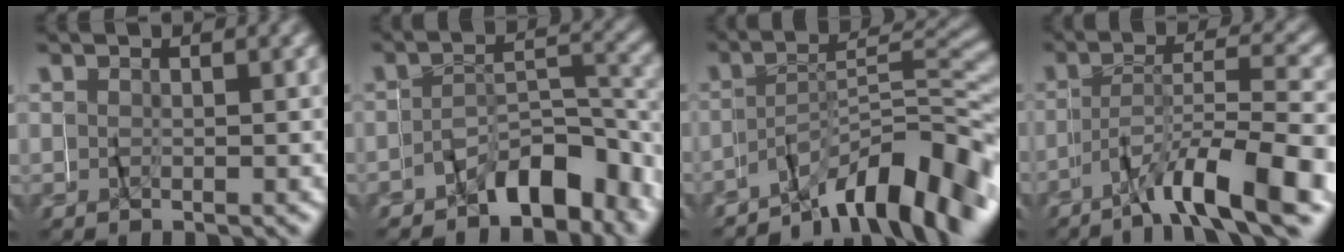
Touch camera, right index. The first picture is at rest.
{"total": 6.0, "force": [-5.8, 0.5, 1.3], "torque": [-0.016, -0.004, -0.089]}
{"total": 10.1, "force": [-8.1, 1.6, 5.8], "torque": [-0.081, -0.005, -0.125]}
{"total": 7.1, "force": [-5.1, 0.1, 5.0], "torque": [-0.084, -0.001, -0.084]}